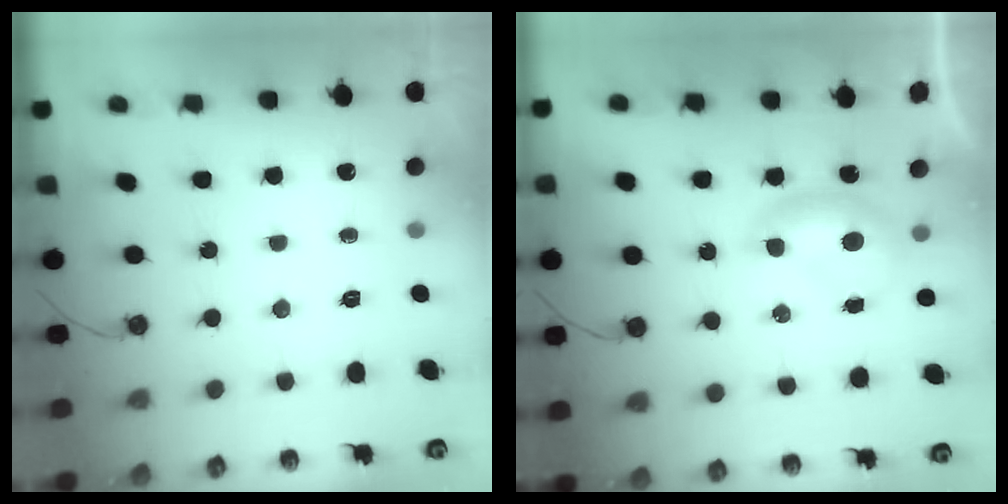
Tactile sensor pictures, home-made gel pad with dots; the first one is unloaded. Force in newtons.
{"total": 0.0}